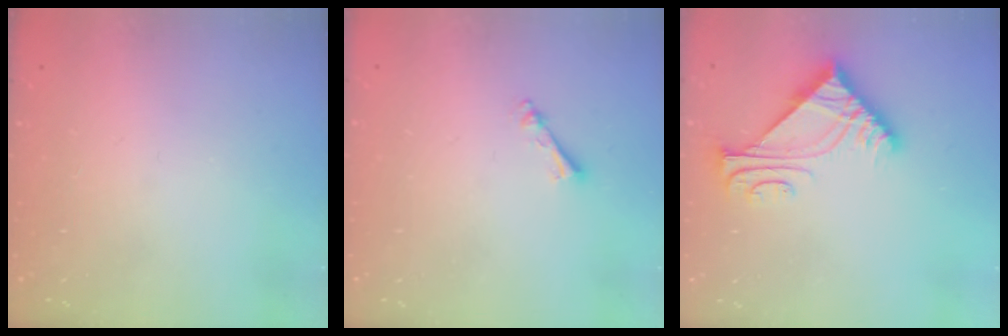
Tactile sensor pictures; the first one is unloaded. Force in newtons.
{"total": 2.5, "press": 2.5, "slide": 0.4}
{"total": 7.0, "press": 6.9, "slide": 0.8}